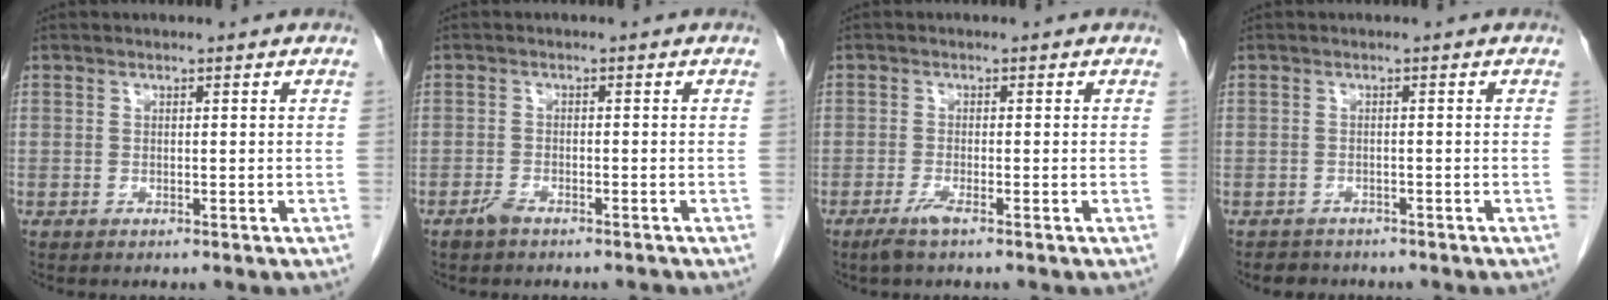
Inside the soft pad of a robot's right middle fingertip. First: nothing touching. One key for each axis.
{"total": 2.0, "fx": -1.7, "fy": 0.6, "fz": 0.9, "tx": -0.023, "ty": -0.001, "tz": -0.030}
{"total": 2.1, "fx": -1.4, "fy": -0.1, "fz": 1.6, "tx": -0.038, "ty": -0.006, "tz": -0.032}
{"total": 2.5, "fx": -2.1, "fy": 1.3, "fz": 0.0, "tx": -0.012, "ty": 0.000, "tz": -0.033}